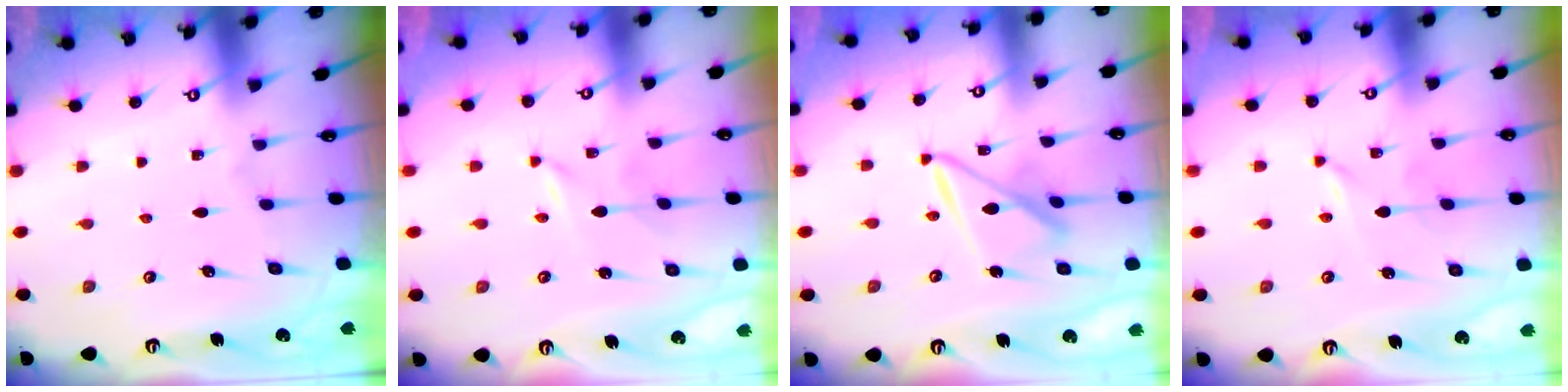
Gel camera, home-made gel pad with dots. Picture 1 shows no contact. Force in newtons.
{"total": 0.0}
{"total": 11.5, "press": 11.4, "slide": 1.0}
{"total": 0.0}